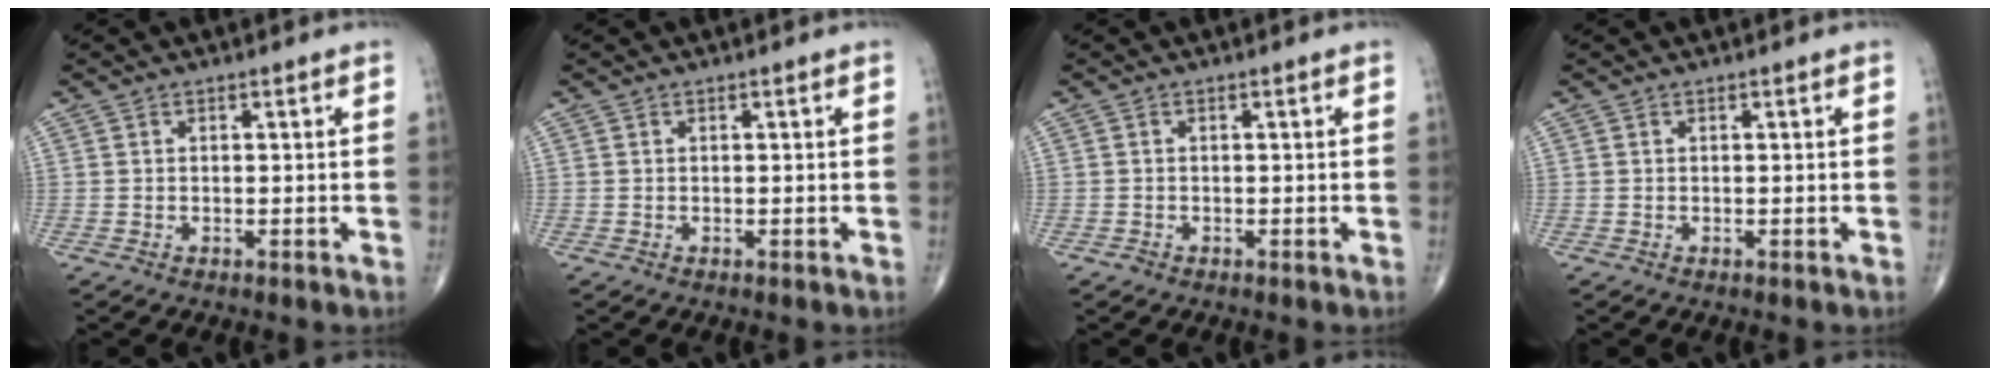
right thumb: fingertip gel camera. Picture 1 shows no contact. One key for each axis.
{"total": 0.0}
{"total": 0.7, "fx": -0.4, "fy": 0.5, "fz": 0.1, "tx": -0.001, "ty": 0.001, "tz": -0.011}
{"total": 0.0}